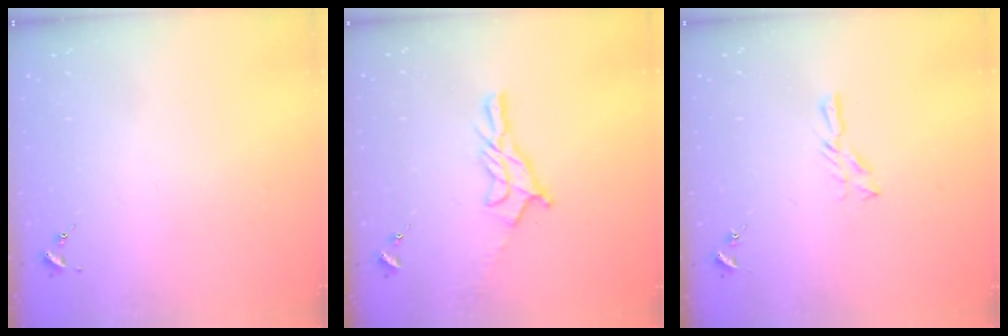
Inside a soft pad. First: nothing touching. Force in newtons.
{"total": 11.2, "press": 11.1, "slide": 0.7}
{"total": 5.1, "press": 5.1, "slide": 0.5}